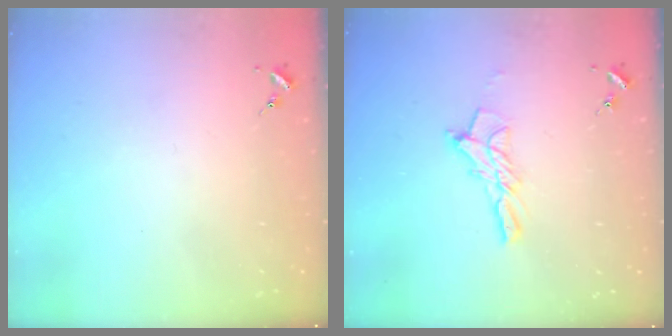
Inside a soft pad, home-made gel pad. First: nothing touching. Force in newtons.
{"total": 10.7, "press": 10.7, "slide": 0.9}